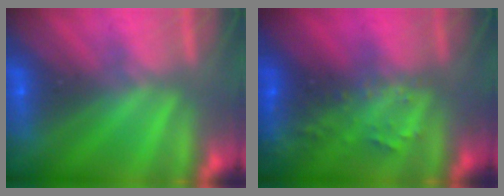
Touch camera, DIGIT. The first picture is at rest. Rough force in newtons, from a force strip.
{"total": 2.7}